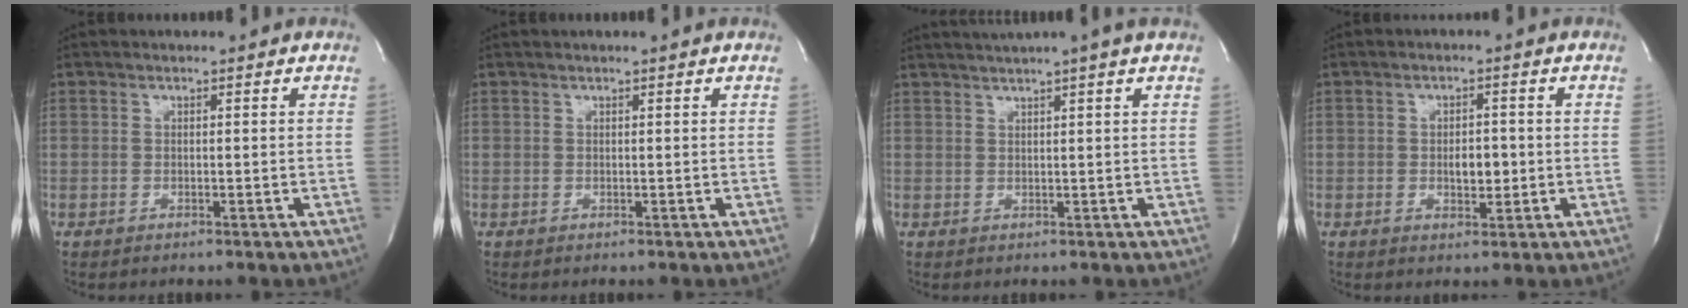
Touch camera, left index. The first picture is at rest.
{"total": 0.6, "force": [0.4, -0.2, 0.4], "torque": [-0.013, 0.001, 0.015]}
{"total": 6.1, "force": [4.9, -1.6, 3.3], "torque": [-0.049, 0.020, 0.067]}
{"total": 3.5, "force": [-0.4, 1.7, 3.0], "torque": [-0.046, 0.001, -0.001]}